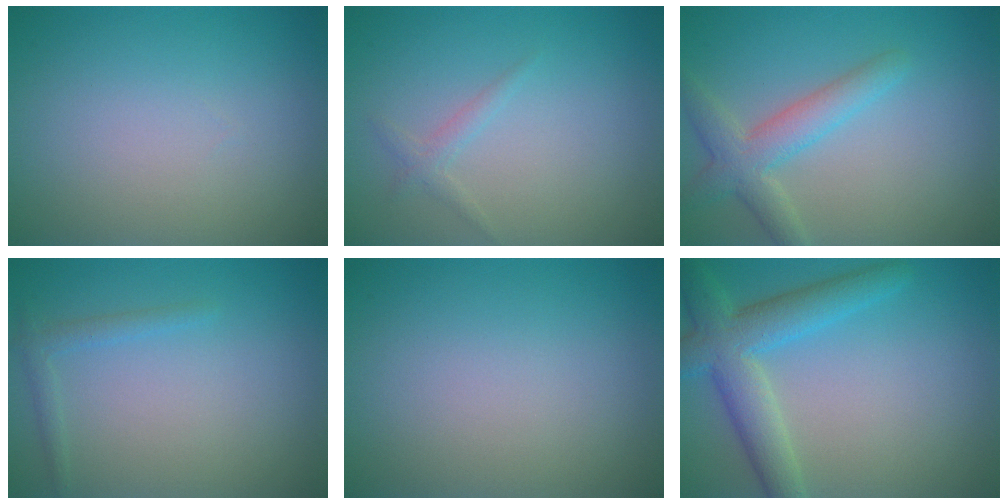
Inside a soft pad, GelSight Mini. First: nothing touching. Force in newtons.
{"total": 1.1, "press": 1.1, "slide": 0.1}
{"total": 3.7, "press": 3.7, "slide": 0.3}
{"total": 1.2, "press": 1.2, "slide": 0.1}
{"total": 0.0}
{"total": 5.5, "press": 5.5, "slide": 0.3}